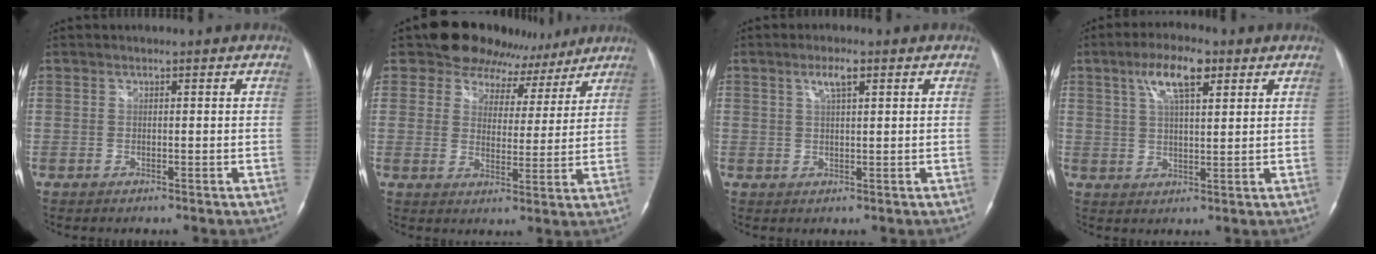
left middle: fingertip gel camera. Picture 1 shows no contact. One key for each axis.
{"total": 10.5, "fx": 8.3, "fy": 6.2, "fz": 1.9, "tx": -0.011, "ty": 0.009, "tz": 0.102}
{"total": 2.9, "fx": 1.5, "fy": 0.8, "fz": 2.3, "tx": -0.050, "ty": 0.005, "tz": 0.031}
{"total": 7.8, "fx": 4.1, "fy": 2.2, "fz": 6.3, "tx": -0.124, "ty": 0.013, "tz": 0.075}